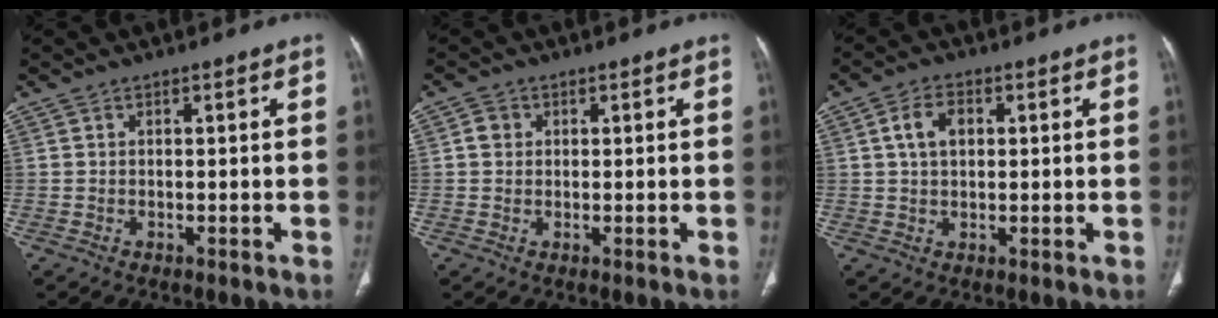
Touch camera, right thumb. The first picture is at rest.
{"total": 2.1, "force": [0.4, 1.9, 0.8], "torque": [-0.006, 0.003, 0.006]}
{"total": 4.9, "force": [1.2, 3.1, 3.6], "torque": [-0.067, 0.007, 0.020]}